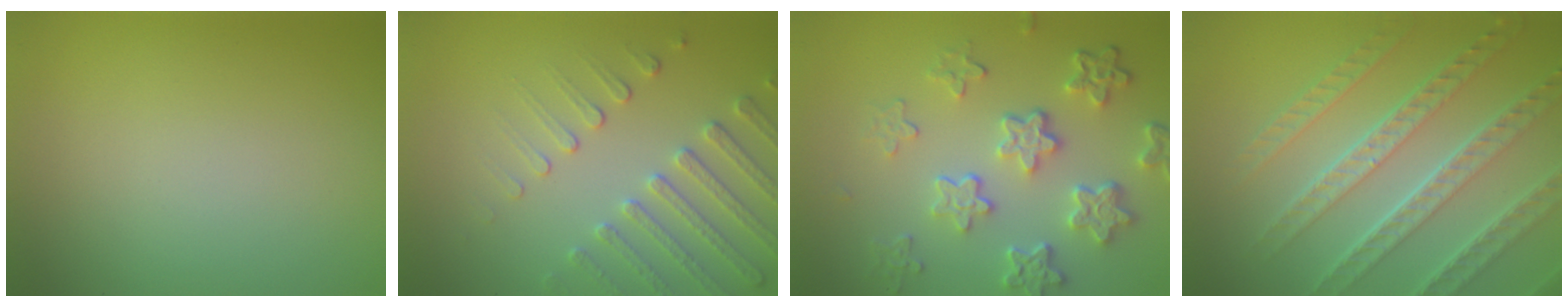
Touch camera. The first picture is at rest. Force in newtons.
{"total": 3.8, "press": 3.6, "slide": 1.1}
{"total": 5.8, "press": 4.4, "slide": 3.8}
{"total": 8.3, "press": 5.7, "slide": 5.9}